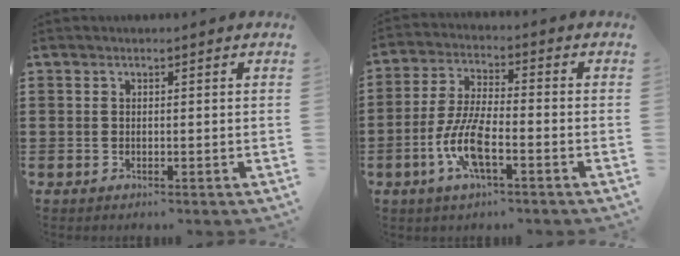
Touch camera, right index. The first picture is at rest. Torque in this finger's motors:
{"motor_torque": [2.14, 0.00, 0.34, 0.21]}